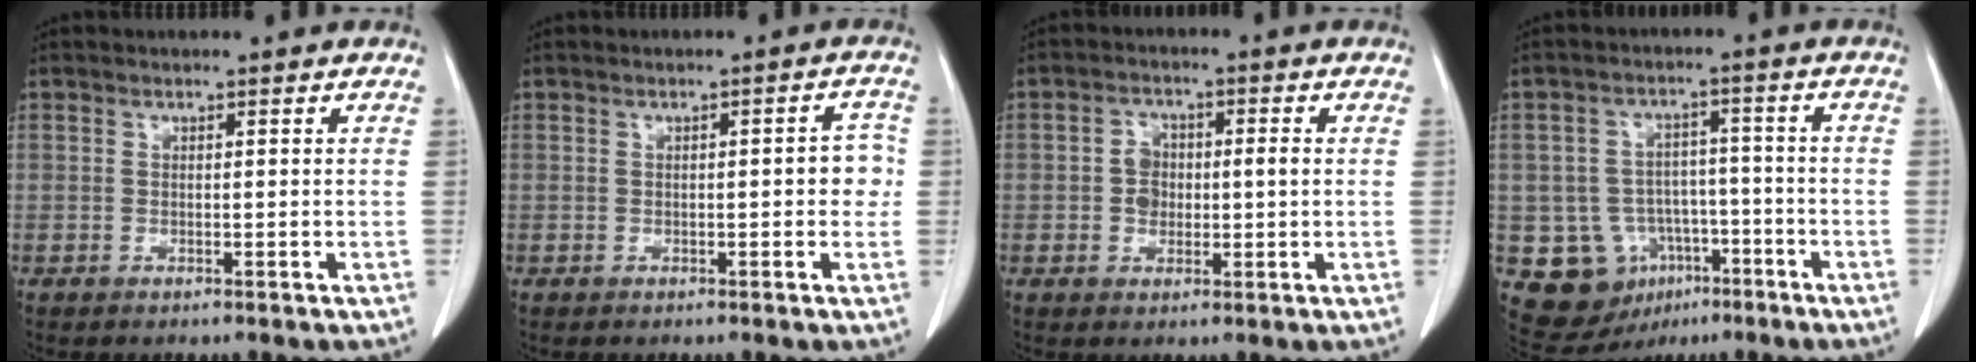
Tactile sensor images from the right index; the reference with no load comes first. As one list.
[{"total": 3.3, "force": [-0.2, 1.0, 3.1], "torque": [-0.031, 0.008, -0.005]}, {"total": 4.3, "force": [-0.1, 2.9, 3.2], "torque": [-0.058, 0.015, 0.001]}, {"total": 10.7, "force": [-4.3, 9.1, 3.6], "torque": [-0.062, 0.028, -0.052]}]